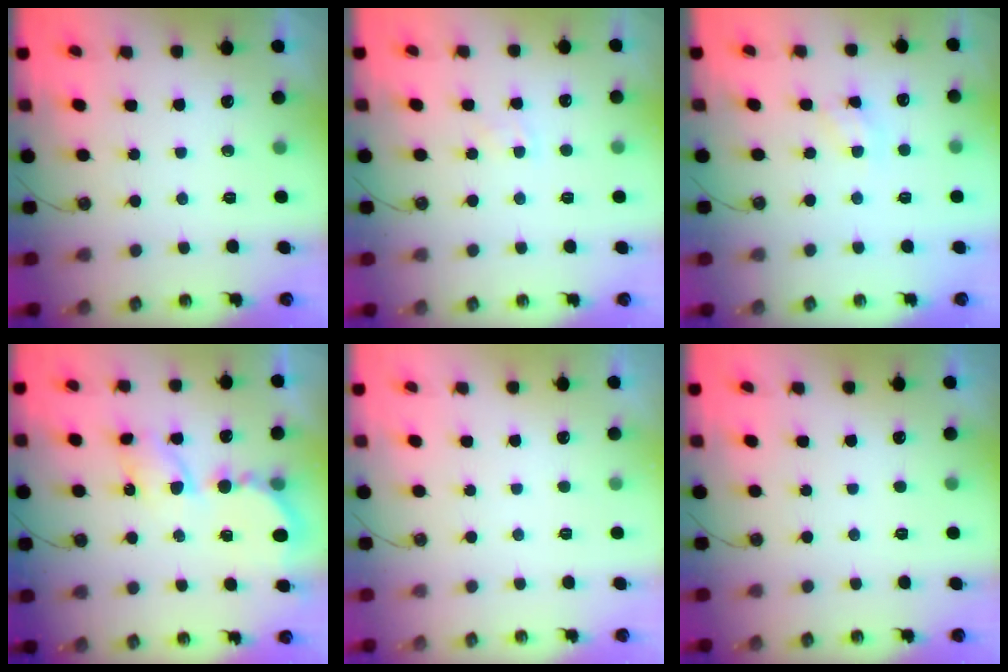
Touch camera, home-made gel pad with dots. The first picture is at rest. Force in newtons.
{"total": 3.2, "press": 3.1, "slide": 0.4}
{"total": 4.0, "press": 3.9, "slide": 0.6}
{"total": 7.6, "press": 7.5, "slide": 0.6}
{"total": 0.0}
{"total": 0.0}